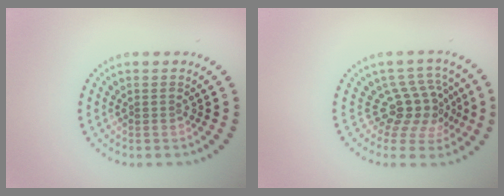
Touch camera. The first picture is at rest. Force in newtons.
{"total": 3.8, "press": 2.8, "slide": 2.7}